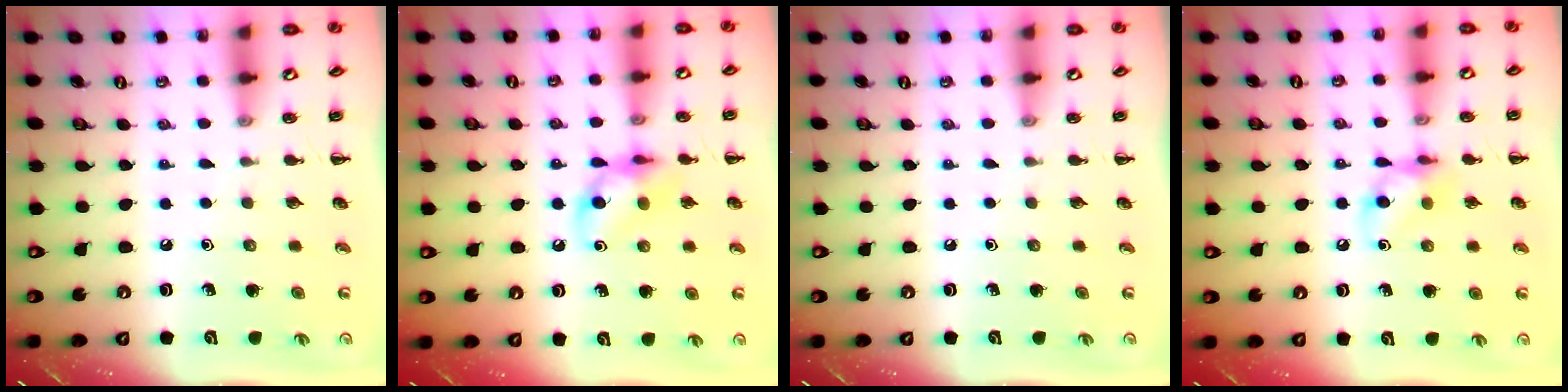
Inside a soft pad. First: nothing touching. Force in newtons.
{"total": 11.1, "press": 11.1, "slide": 1.1}
{"total": 0.0}
{"total": 9.0, "press": 9.0, "slide": 1.0}